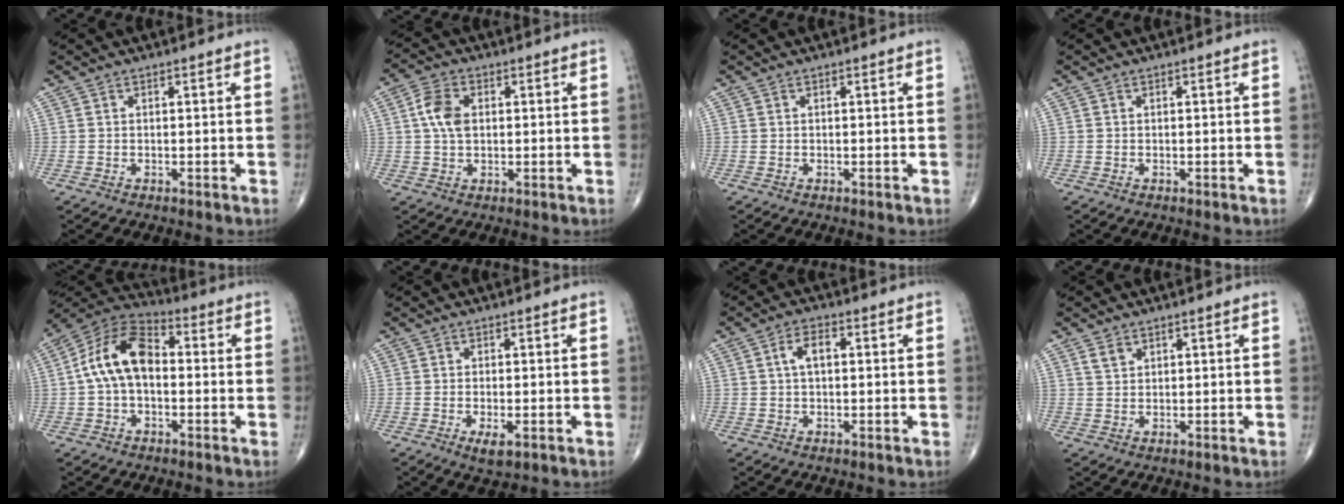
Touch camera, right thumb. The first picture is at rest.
{"total": 5.9, "force": [1.0, 3.8, 4.5], "torque": [-0.089, 0.007, 0.014]}
{"total": 0.0}
{"total": 0.0}
{"total": 12.3, "force": [0.1, 7.5, 9.7], "torque": [-0.170, 0.035, -0.013]}
{"total": 3.2, "force": [-1.2, 1.2, 2.7], "torque": [-0.049, -0.006, -0.019]}
{"total": 4.0, "force": [0.6, 2.1, 3.3], "torque": [-0.060, 0.013, 0.008]}
{"total": 2.0, "force": [1.3, 1.2, 0.9], "torque": [-0.012, -0.003, 0.028]}